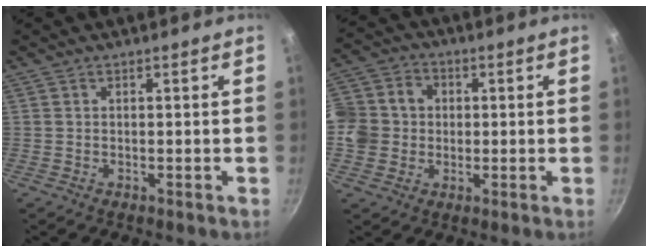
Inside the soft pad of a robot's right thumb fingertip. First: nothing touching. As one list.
[{"total": 10.6, "force": [-0.1, 9.5, 4.7], "torque": [-0.064, 0.018, -0.016]}]